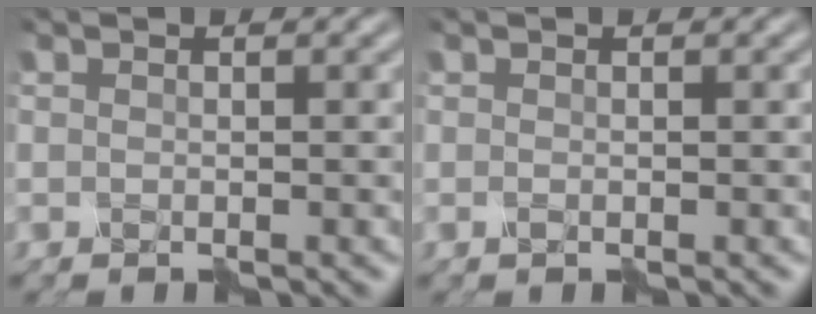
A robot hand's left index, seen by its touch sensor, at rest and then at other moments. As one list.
[{"total": 0.0}]